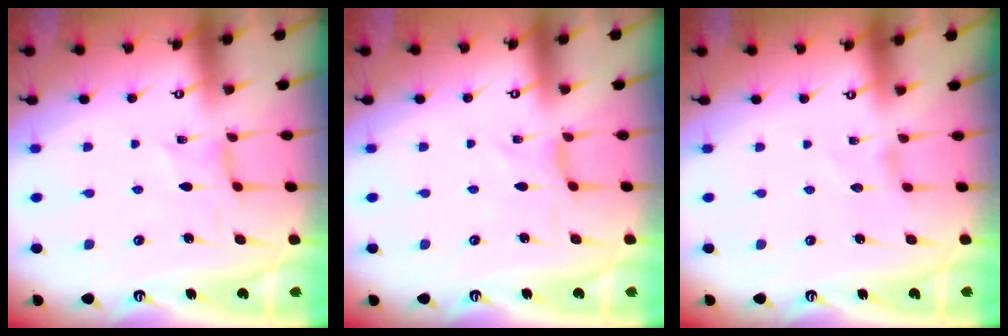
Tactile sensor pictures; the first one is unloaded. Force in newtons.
{"total": 0.0}
{"total": 0.0}